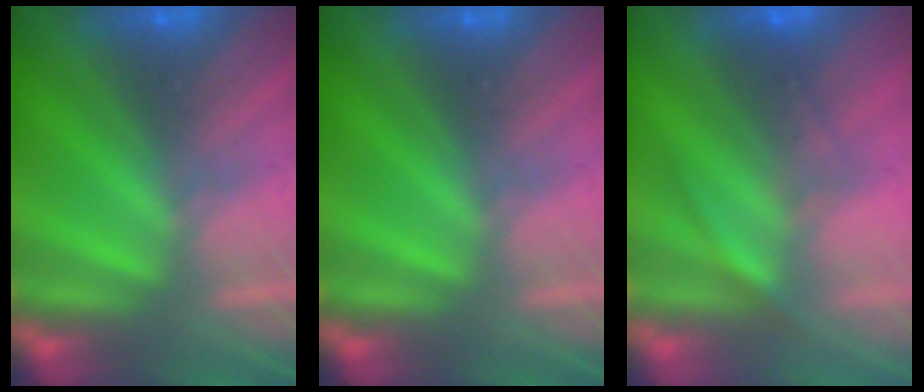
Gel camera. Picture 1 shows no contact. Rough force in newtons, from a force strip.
{"total": 0.0}
{"total": 4.5}